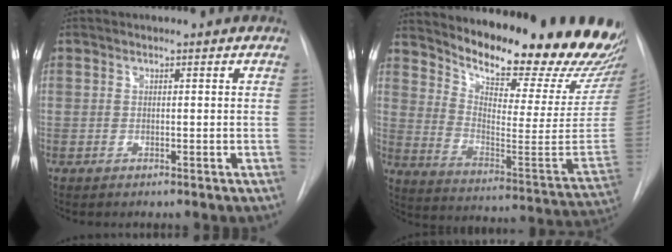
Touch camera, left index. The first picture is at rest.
{"total": 28.5, "force": [25.2, 5.0, 12.3], "torque": [-0.198, -0.105, 0.323]}